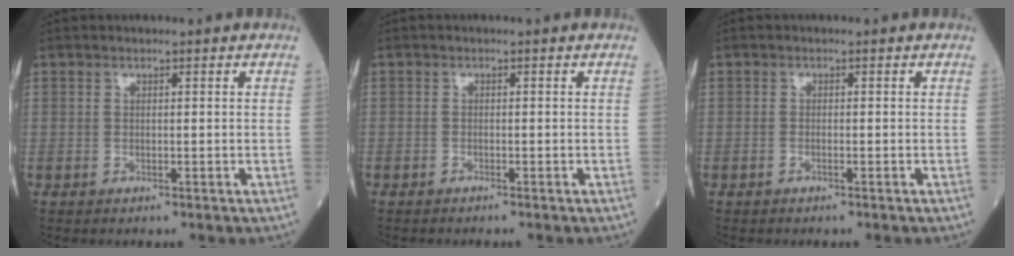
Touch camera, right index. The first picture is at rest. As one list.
[{"total": 0.7, "force": [-0.7, 0.1, 0.1], "torque": [-0.006, 0.000, -0.015]}, {"total": 0.5, "force": [-0.4, 0.1, 0.4], "torque": [-0.010, 0.000, -0.008]}]